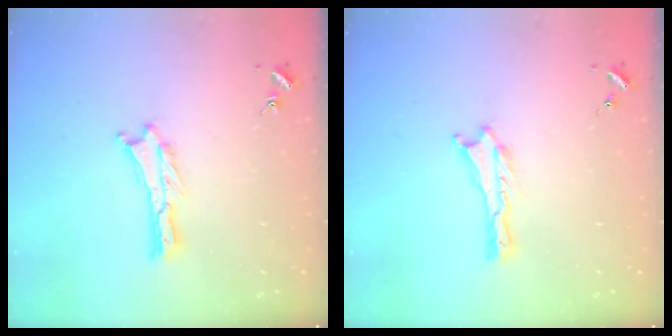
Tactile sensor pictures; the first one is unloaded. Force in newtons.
{"total": 0.0}